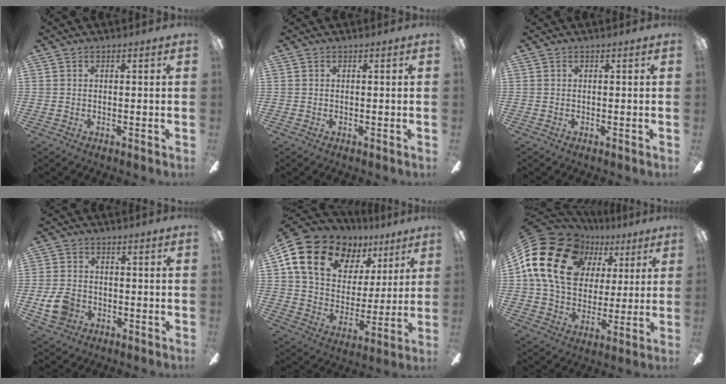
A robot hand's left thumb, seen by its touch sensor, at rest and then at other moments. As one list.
[{"total": 0.0}, {"total": 0.0}, {"total": 7.0, "force": [-2.1, 5.7, 3.6], "torque": [-0.085, 0.011, -0.040]}, {"total": 18.3, "force": [10.9, 12.1, 8.4], "torque": [-0.152, -0.049, 0.204]}, {"total": 22.2, "force": [7.2, 17.7, 11.3], "torque": [-0.216, -0.023, 0.136]}]